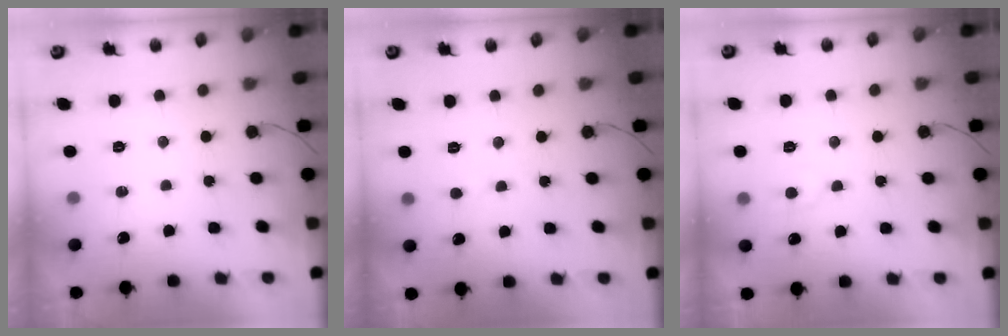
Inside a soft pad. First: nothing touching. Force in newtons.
{"total": 2.2, "press": 2.2, "slide": 0.2}
{"total": 3.9, "press": 3.9, "slide": 0.3}